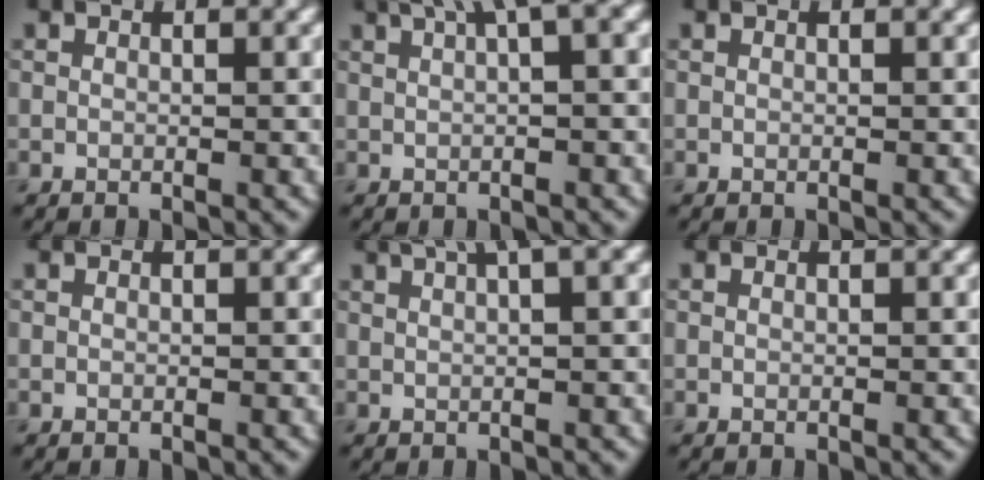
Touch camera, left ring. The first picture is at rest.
{"total": 5.1, "force": [3.0, 1.0, 4.1], "torque": [-0.052, 0.023, 0.049]}
{"total": 0.0}
{"total": 0.0}
{"total": 4.3, "force": [2.8, 0.7, 3.3], "torque": [-0.045, 0.018, 0.044]}
{"total": 0.0}